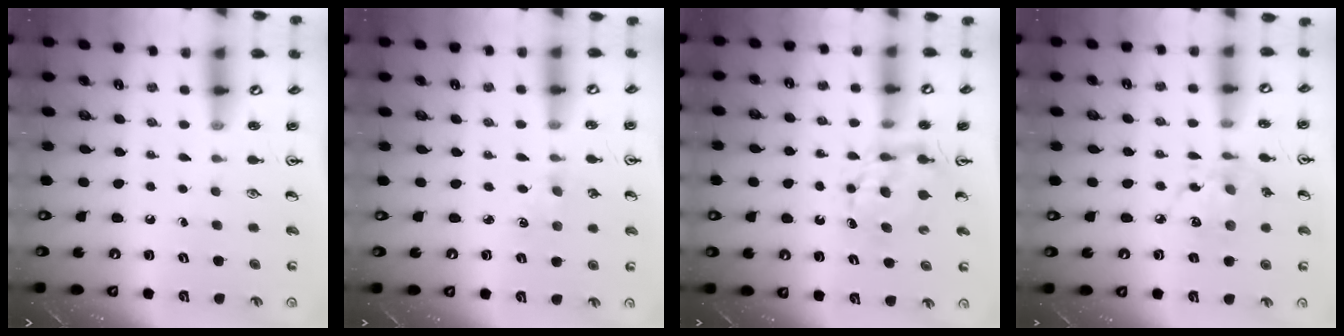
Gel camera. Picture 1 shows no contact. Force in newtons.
{"total": 2.0, "press": 2.0, "slide": 0.3}
{"total": 7.0, "press": 7.0, "slide": 0.6}
{"total": 11.3, "press": 11.3, "slide": 0.7}